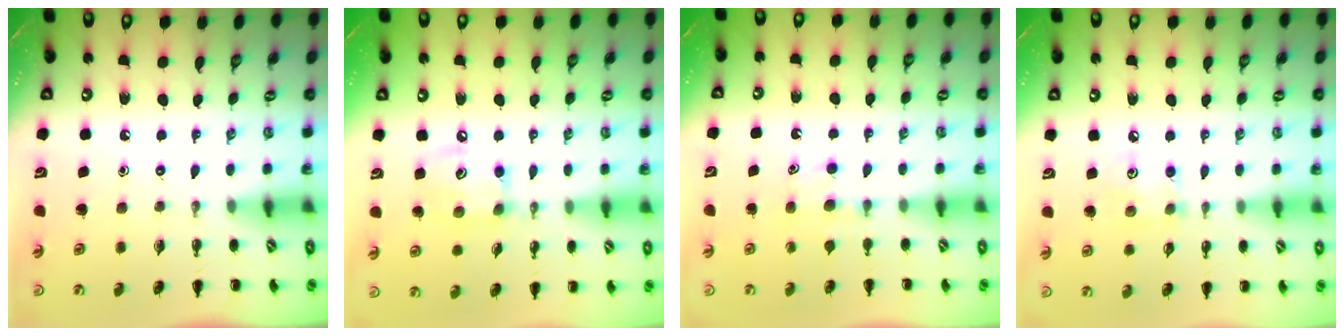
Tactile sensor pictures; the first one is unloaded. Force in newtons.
{"total": 7.8, "press": 7.8, "slide": 0.6}
{"total": 4.7, "press": 4.5, "slide": 1.1}
{"total": 4.5, "press": 4.5, "slide": 0.6}